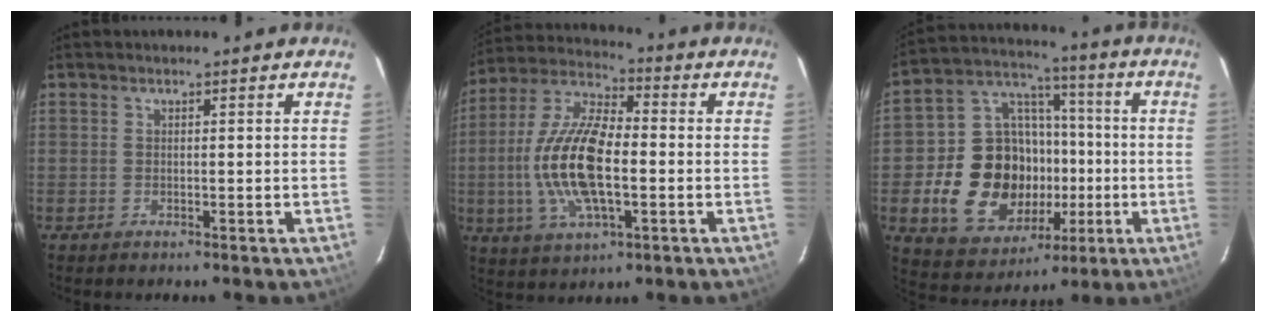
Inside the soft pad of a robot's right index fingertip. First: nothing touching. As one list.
[{"total": 16.6, "force": [-2.3, 6.8, 14.9], "torque": [-0.311, 0.004, -0.046]}, {"total": 20.1, "force": [-4.0, 15.9, 11.5], "torque": [-0.254, 0.037, -0.044]}]